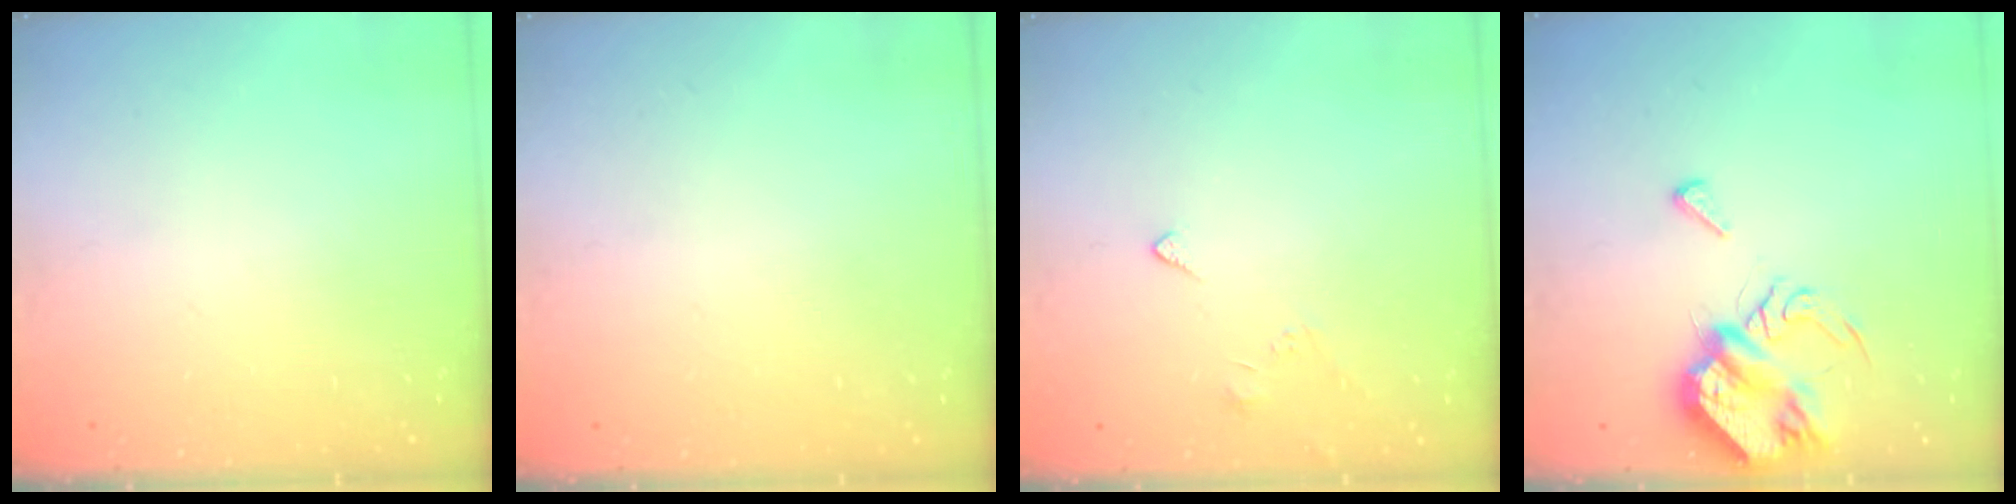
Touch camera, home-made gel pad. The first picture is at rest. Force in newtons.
{"total": 2.0, "press": 2.0, "slide": 0.1}
{"total": 2.7, "press": 2.6, "slide": 0.4}
{"total": 7.6, "press": 7.6, "slide": 0.8}